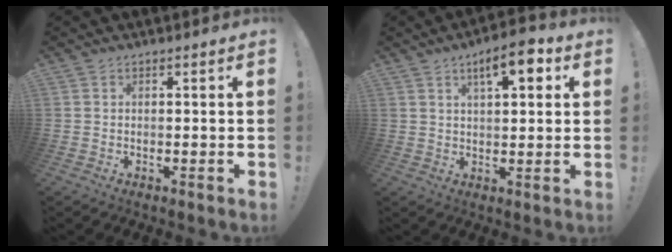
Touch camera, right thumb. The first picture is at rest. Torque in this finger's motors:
{"motor_torque": [0.09, 0.09, 0.09, 0.10, 0.02]}